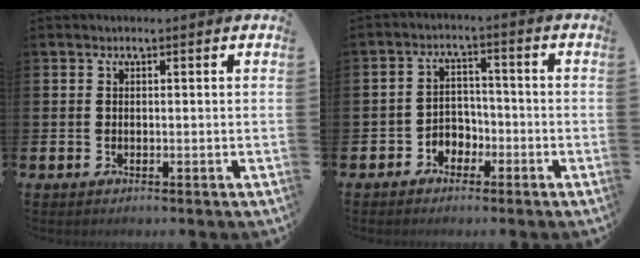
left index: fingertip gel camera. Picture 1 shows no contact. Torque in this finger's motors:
{"motor_torque": [0.22, 0.30, 0.01, 0.01]}